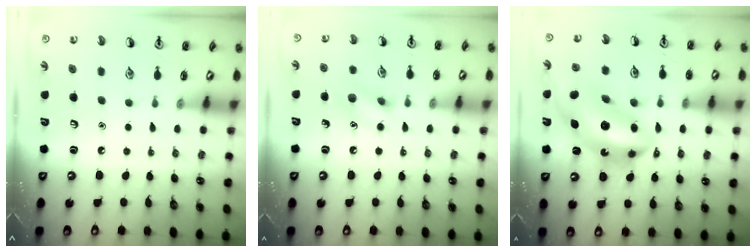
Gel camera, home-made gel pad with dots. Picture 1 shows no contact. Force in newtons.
{"total": 8.8, "press": 8.7, "slide": 0.9}
{"total": 15.7, "press": 14.7, "slide": 5.3}